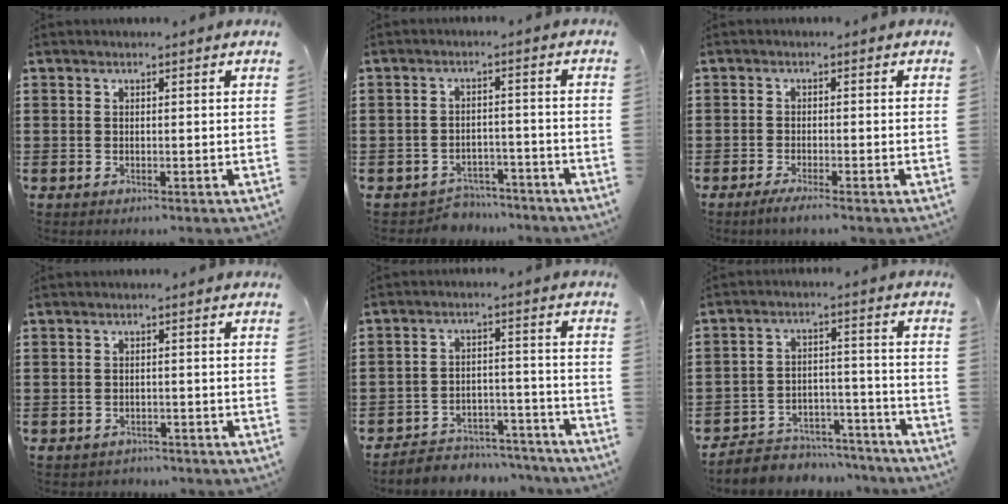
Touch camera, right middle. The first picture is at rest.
{"total": 3.6, "force": [-3.6, 0.7, -0.1], "torque": [-0.007, 0.002, -0.077]}
{"total": 1.4, "force": [-1.1, -0.2, 0.9], "torque": [-0.013, -0.003, -0.020]}
{"total": 1.2, "force": [-1.2, 0.3, -0.1], "torque": [-0.004, 0.000, -0.027]}
{"total": 4.6, "force": [-4.5, 0.9, 0.2], "torque": [-0.007, 0.012, -0.095]}
{"total": 5.1, "force": [-4.9, 1.4, 0.3], "torque": [-0.007, 0.016, -0.100]}